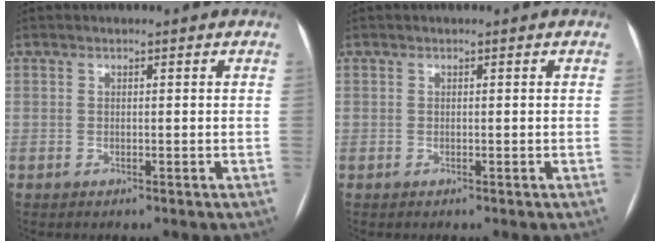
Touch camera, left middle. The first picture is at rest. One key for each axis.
{"total": 0.0}